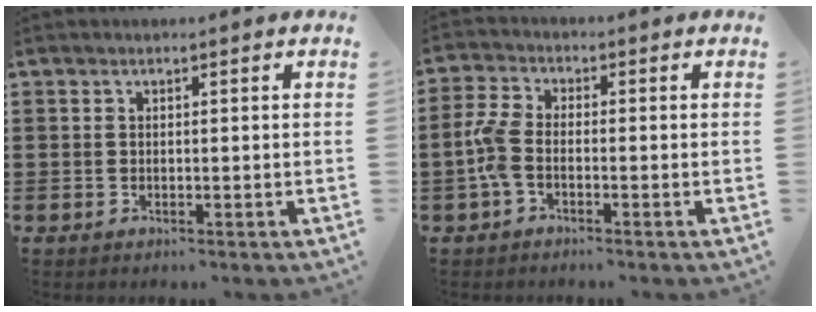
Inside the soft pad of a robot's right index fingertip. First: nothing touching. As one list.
[{"total": 4.3, "force": [-1.6, 2.1, 3.4], "torque": [-0.096, -0.003, -0.039]}]